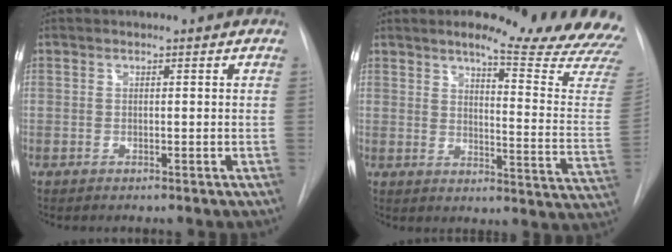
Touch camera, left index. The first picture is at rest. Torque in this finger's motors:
{"motor_torque": [0.62, -0.90, 0.13, 0.06]}